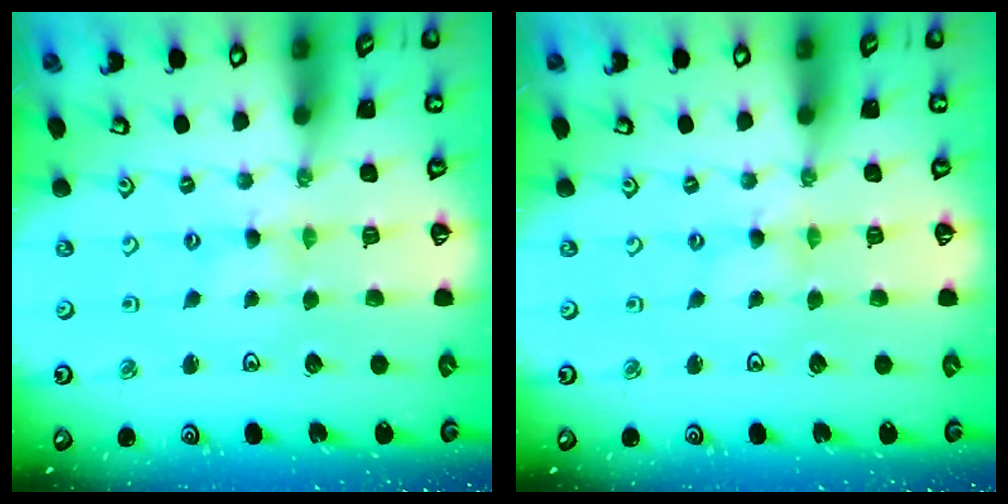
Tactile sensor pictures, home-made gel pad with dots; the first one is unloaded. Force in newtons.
{"total": 0.6, "press": 0.6, "slide": 0.1}